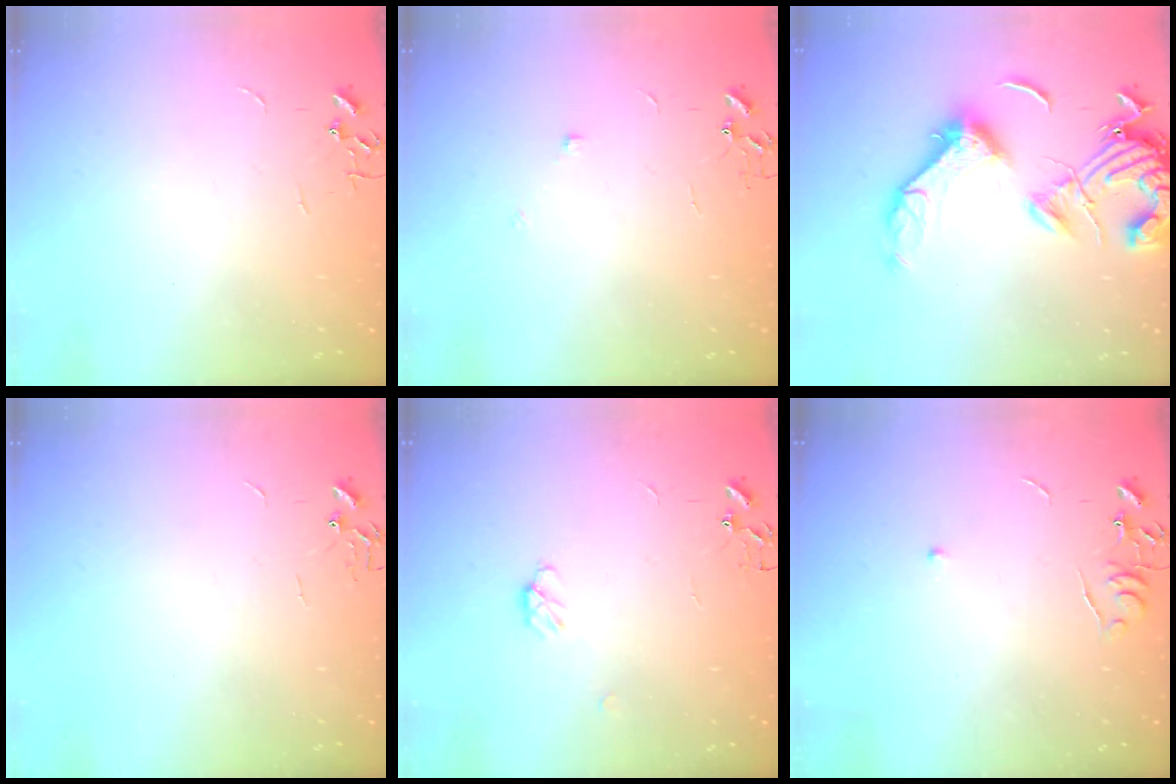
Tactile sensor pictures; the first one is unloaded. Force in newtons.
{"total": 4.3, "press": 4.2, "slide": 1.1}
{"total": 18.7, "press": 18.5, "slide": 2.5}
{"total": 0.0}
{"total": 4.3, "press": 4.3, "slide": 0.6}
{"total": 4.9, "press": 4.8, "slide": 0.7}